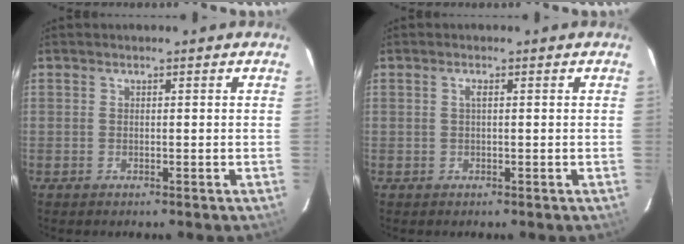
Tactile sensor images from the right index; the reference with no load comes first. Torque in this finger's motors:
{"motor_torque": [0.12, -0.05, 0.08, 0.03]}